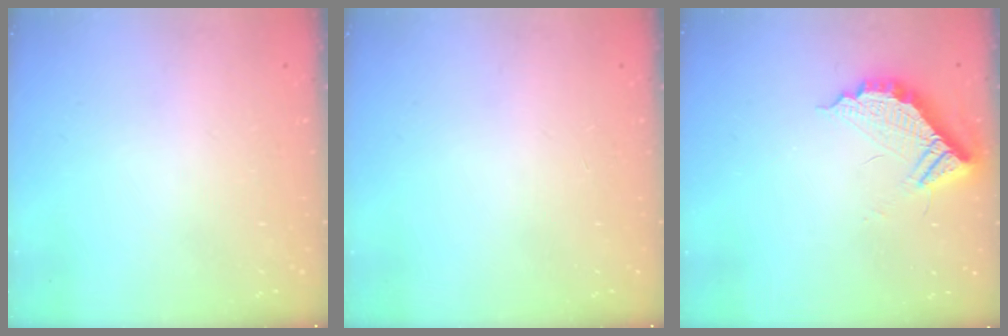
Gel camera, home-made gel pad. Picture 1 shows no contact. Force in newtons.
{"total": 0.0}
{"total": 11.1, "press": 11.1, "slide": 0.4}